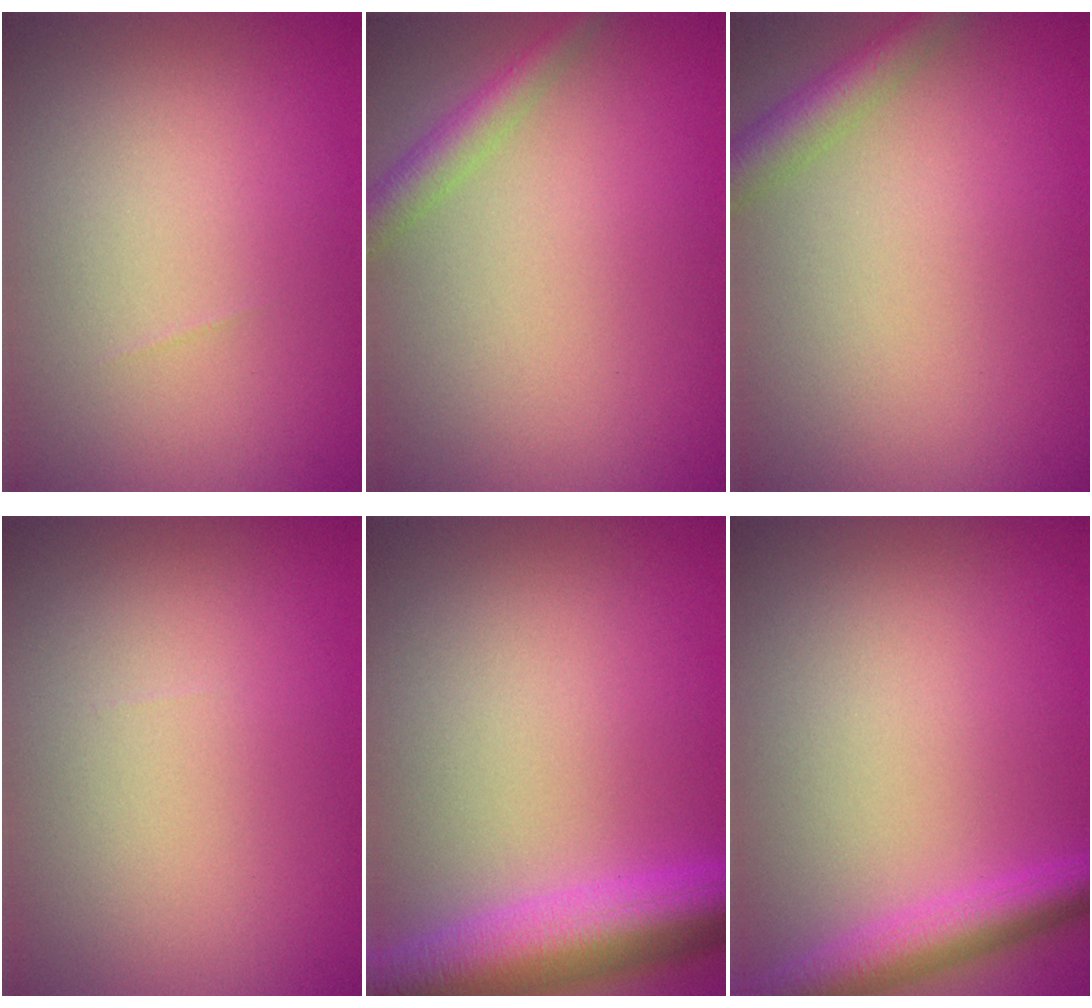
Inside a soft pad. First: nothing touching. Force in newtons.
{"total": 2.3, "press": 2.3, "slide": 0.1}
{"total": 3.0, "press": 3.0, "slide": 0.1}
{"total": 0.0}
{"total": 7.6, "press": 7.6, "slide": 0.3}
{"total": 3.9, "press": 3.9, "slide": 0.2}